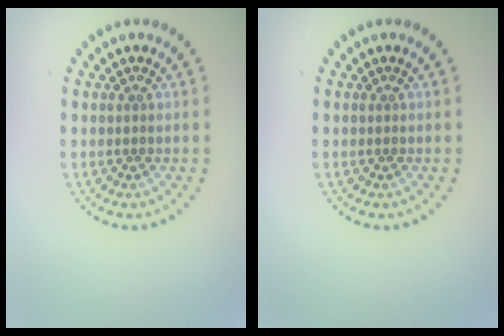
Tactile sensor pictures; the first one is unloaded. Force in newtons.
{"total": 0.0}